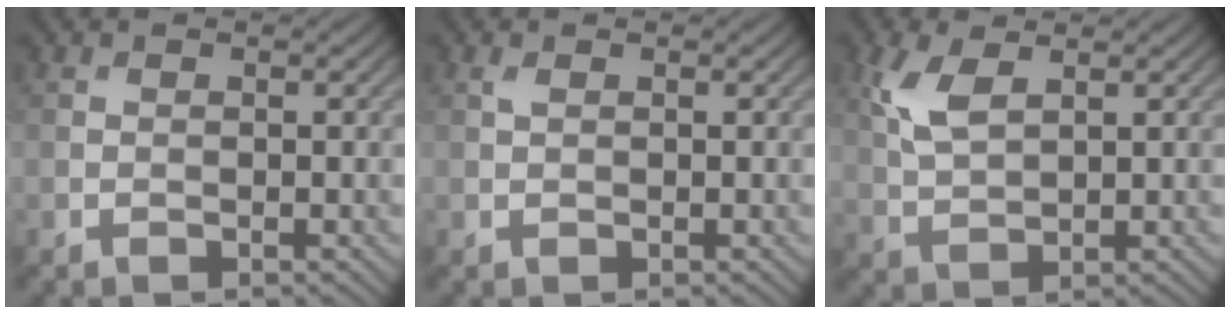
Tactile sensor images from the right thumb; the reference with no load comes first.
{"total": 0.7, "force": [0.3, 0.3, 0.5], "torque": [-0.015, 0.002, 0.006]}
{"total": 5.1, "force": [2.2, 2.3, 3.9], "torque": [-0.103, 0.003, 0.048]}